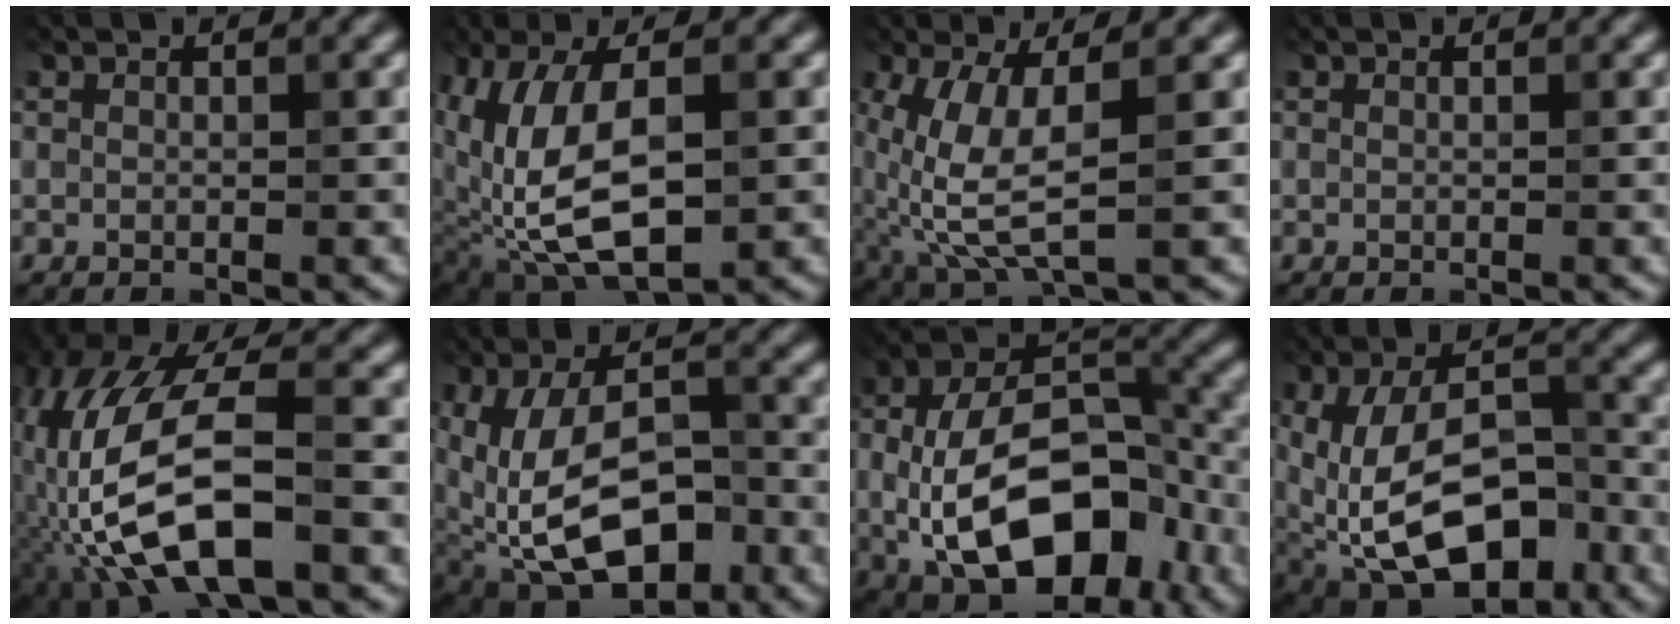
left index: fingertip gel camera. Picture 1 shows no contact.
{"total": 10.3, "force": [-0.3, 5.6, 8.6], "torque": [-0.182, -0.010, -0.005]}
{"total": 7.1, "force": [-0.6, 2.9, 6.4], "torque": [-0.163, -0.011, -0.006]}
{"total": 0.0}
{"total": 12.7, "force": [-4.2, 5.4, 10.7], "torque": [-0.222, 0.012, -0.088]}
{"total": 12.8, "force": [-3.9, 7.0, 10.0], "torque": [-0.182, -0.019, -0.062]}
{"total": 14.2, "force": [-3.5, 8.4, 11.0], "torque": [-0.178, -0.016, -0.067]}
{"total": 14.1, "force": [-4.6, 7.7, 10.9], "torque": [-0.195, -0.024, -0.069]}